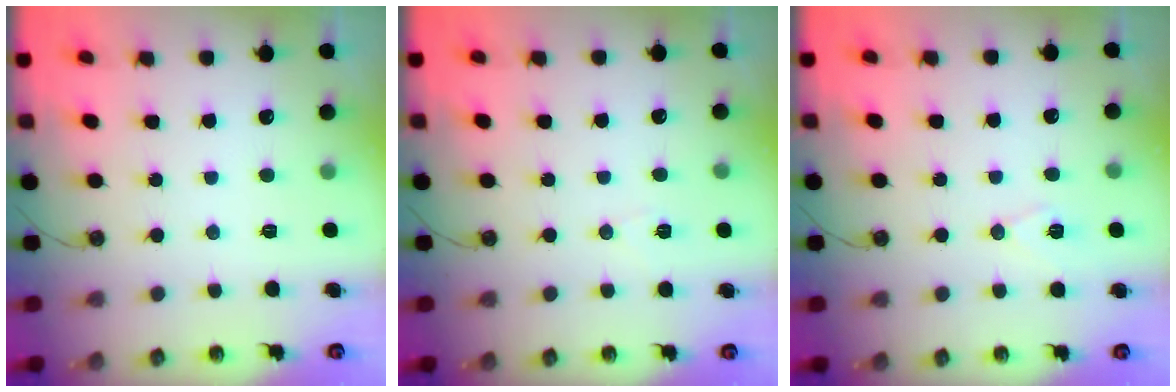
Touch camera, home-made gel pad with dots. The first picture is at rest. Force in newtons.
{"total": 4.5, "press": 3.8, "slide": 2.3}
{"total": 7.3, "press": 6.4, "slide": 3.6}